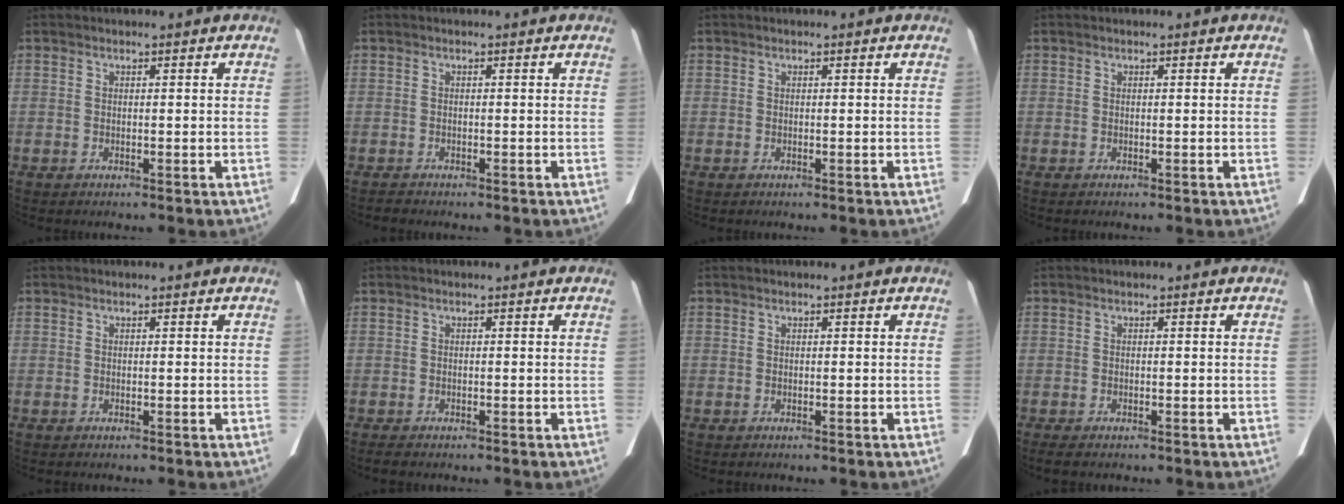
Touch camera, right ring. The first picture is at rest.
{"total": 0.7, "force": [-0.7, 0.1, 0.0], "torque": [-0.007, -0.003, -0.013]}
{"total": 0.0}
{"total": 0.0}
{"total": 0.0}
{"total": 1.0, "force": [-0.8, 0.2, 0.4], "torque": [-0.017, -0.004, -0.012]}
{"total": 0.0}
{"total": 1.6, "force": [-1.2, 0.5, 0.9], "torque": [-0.021, -0.005, -0.014]}